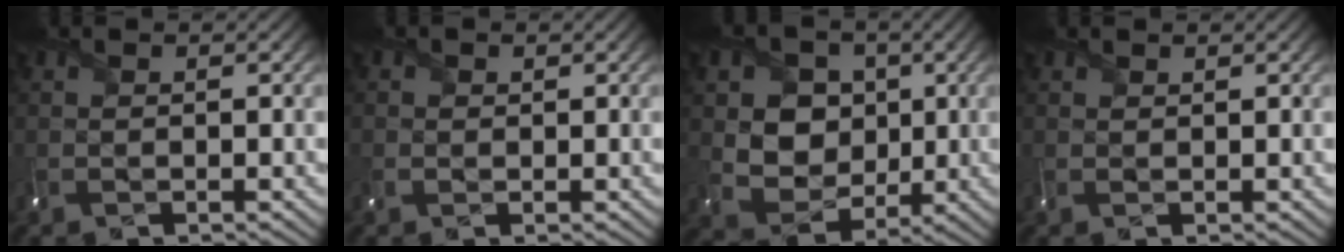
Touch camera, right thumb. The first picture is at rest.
{"total": 1.2, "force": [0.1, 1.2, 0.3], "torque": [-0.005, -0.003, 0.001]}
{"total": 8.5, "force": [1.8, 7.3, 4.1], "torque": [-0.109, -0.004, 0.036]}
{"total": 0.8, "force": [0.7, 0.3, 0.1], "torque": [-0.006, 0.002, 0.017]}